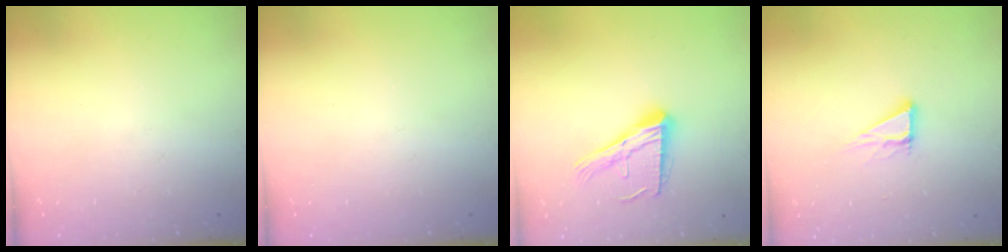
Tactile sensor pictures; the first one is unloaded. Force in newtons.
{"total": 0.0}
{"total": 15.2, "press": 15.2, "slide": 1.2}
{"total": 5.6, "press": 5.6, "slide": 0.3}